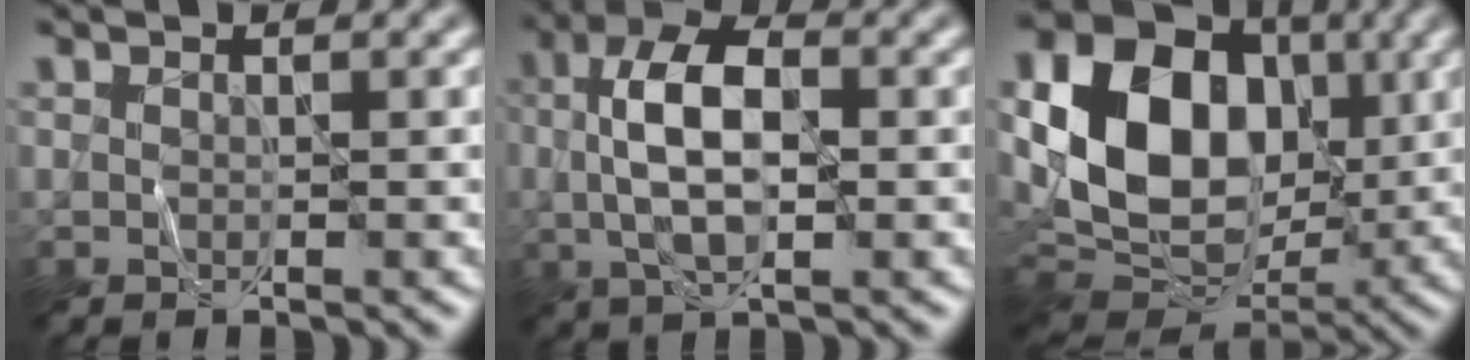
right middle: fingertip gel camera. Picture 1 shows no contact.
{"total": 6.7, "force": [0.0, 3.1, 5.9], "torque": [-0.122, 0.010, -0.007]}
{"total": 13.7, "force": [2.1, 10.2, 8.9], "torque": [-0.169, 0.002, 0.026]}